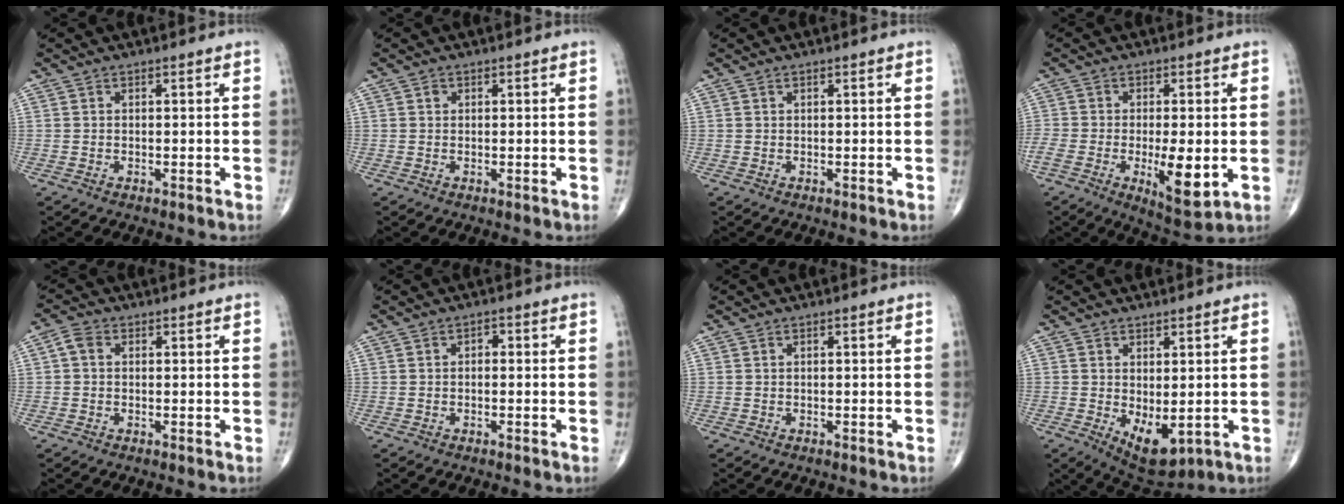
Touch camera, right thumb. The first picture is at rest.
{"total": 0.7, "force": [0.2, 0.6, 0.3], "torque": [-0.001, 0.000, 0.004]}
{"total": 0.0}
{"total": 12.4, "force": [-3.1, 4.7, 11.1], "torque": [-0.198, -0.014, -0.044]}
{"total": 2.6, "force": [0.3, 2.0, 1.7], "torque": [-0.029, 0.010, 0.003]}
{"total": 1.0, "force": [-0.2, 0.8, 0.6], "torque": [-0.001, 0.003, -0.008]}
{"total": 0.0}
{"total": 7.5, "force": [-1.2, 3.8, 6.4], "torque": [-0.087, -0.012, 0.001]}